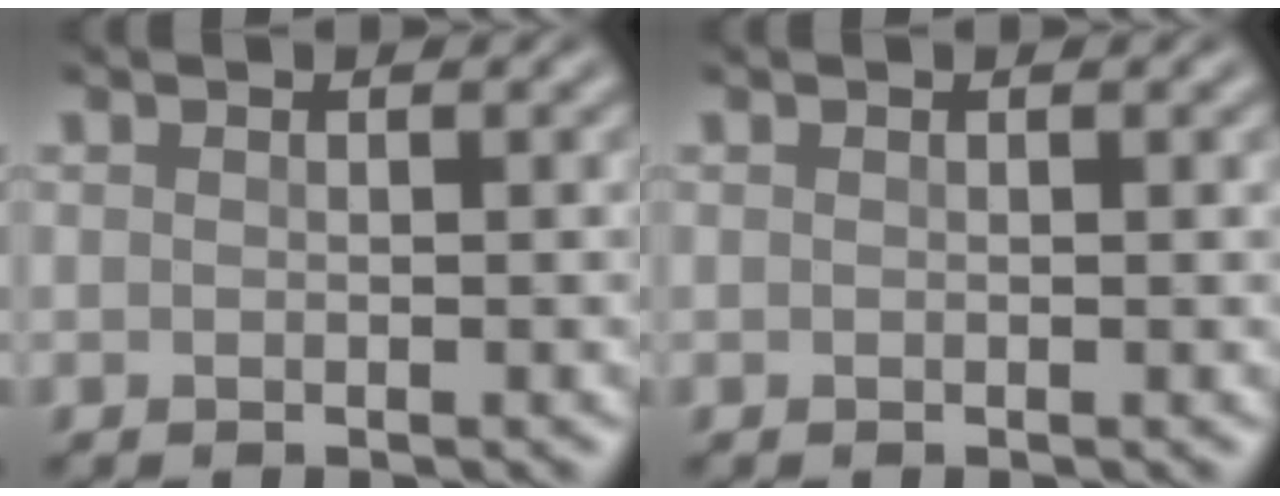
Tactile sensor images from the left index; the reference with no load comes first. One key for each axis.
{"total": 0.0}